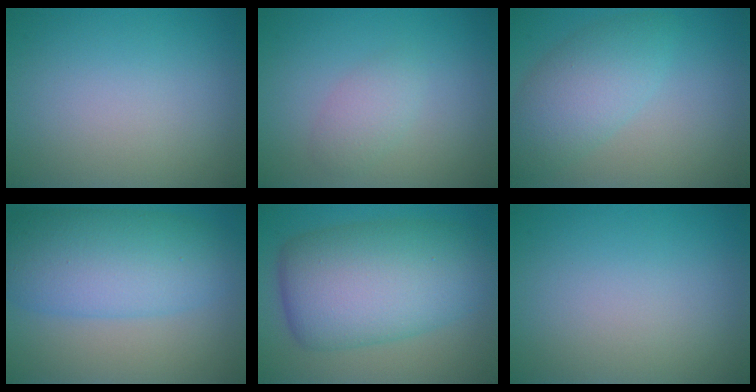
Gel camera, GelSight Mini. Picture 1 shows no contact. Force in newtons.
{"total": 1.8, "press": 1.8, "slide": 0.2}
{"total": 4.7, "press": 4.7, "slide": 0.2}
{"total": 8.4, "press": 8.4, "slide": 0.2}
{"total": 10.8, "press": 10.8, "slide": 0.1}
{"total": 0.0}